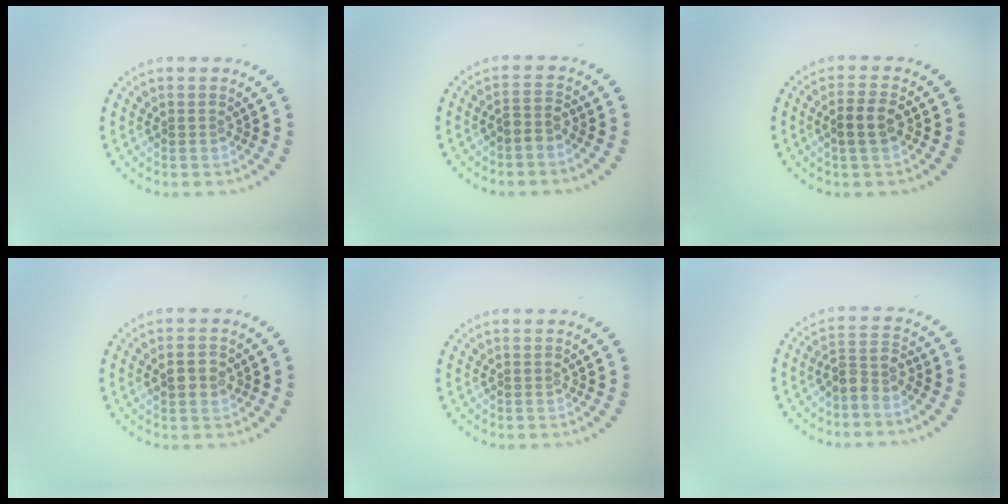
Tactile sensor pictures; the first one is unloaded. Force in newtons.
{"total": 1.6, "press": 1.3, "slide": 0.9}
{"total": 2.4, "press": 2.3, "slide": 0.7}
{"total": 2.1, "press": 2.1, "slide": 0.2}
{"total": 0.0}
{"total": 2.3, "press": 1.8, "slide": 1.4}